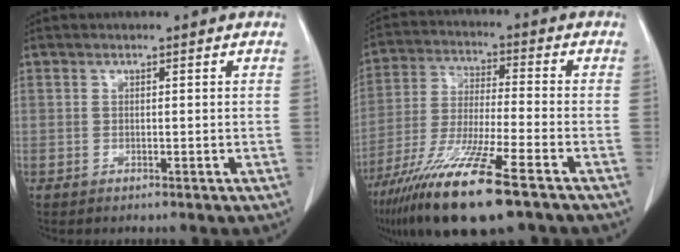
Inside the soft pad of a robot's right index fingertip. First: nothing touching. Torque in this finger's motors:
{"motor_torque": [2.09, -0.05, 1.05, 0.21]}